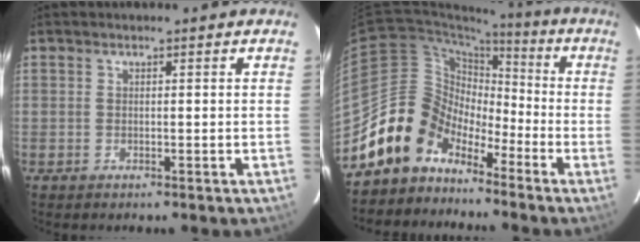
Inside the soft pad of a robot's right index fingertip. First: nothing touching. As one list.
[{"total": 11.3, "force": [-7.9, 8.0, 1.6], "torque": [-0.035, 0.040, -0.157]}]